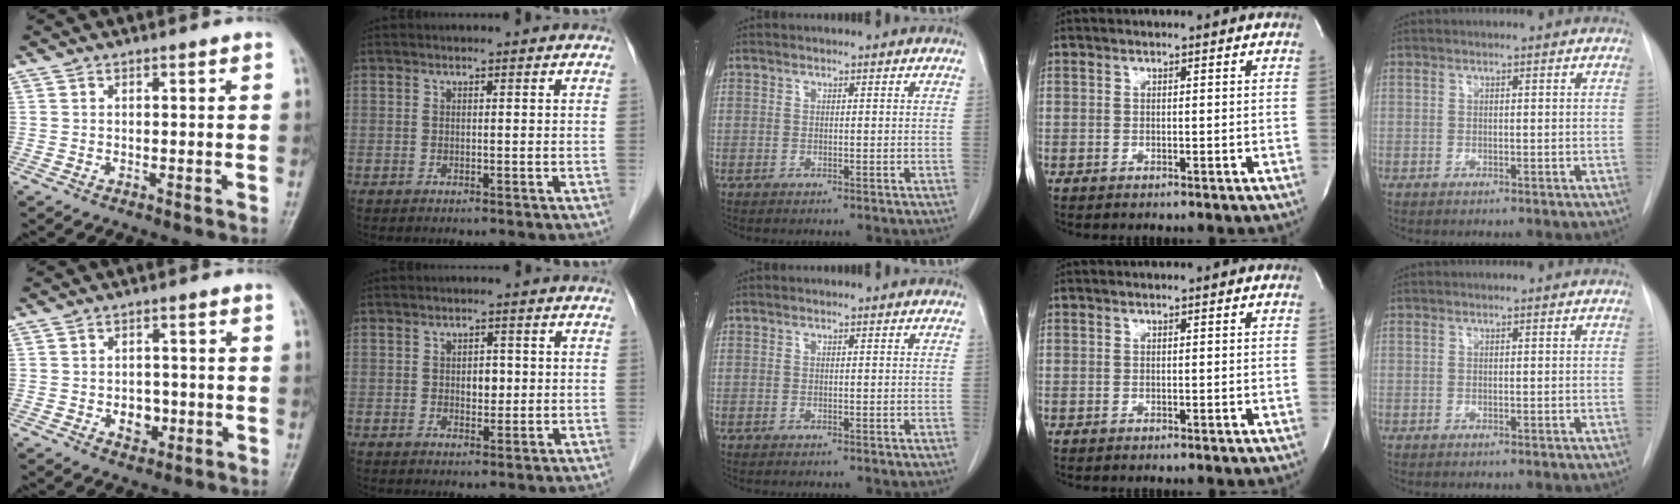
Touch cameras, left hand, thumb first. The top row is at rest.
{"thumb": {"total": 4.4, "force": [-1.0, 3.4, 2.7], "torque": [-0.018, 0.005, -0.012]}, "index": {"total": 2.4, "force": [0.1, 1.6, 1.8], "torque": [-0.026, 0.002, 0.005]}}